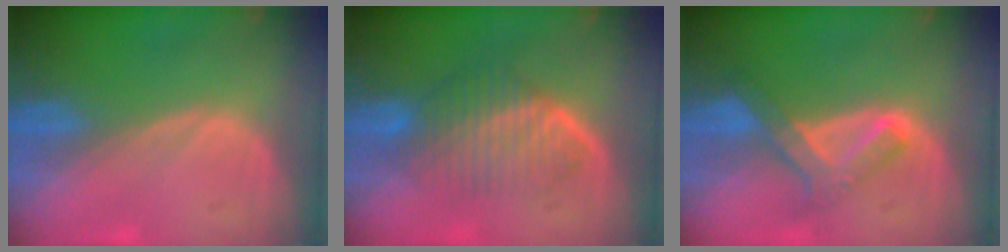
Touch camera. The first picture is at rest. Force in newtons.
{"total": 6.8, "press": 6.5, "slide": 1.8}
{"total": 6.7, "press": 5.7, "slide": 3.5}